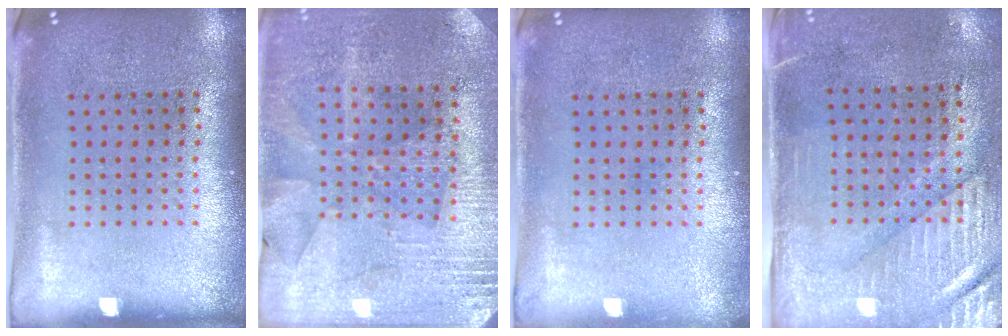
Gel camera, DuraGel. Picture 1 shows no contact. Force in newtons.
{"total": 2.8, "press": 2.7, "slide": 0.7}
{"total": 0.6, "press": 0.6, "slide": 0.1}
{"total": 3.0, "press": 2.6, "slide": 1.5}